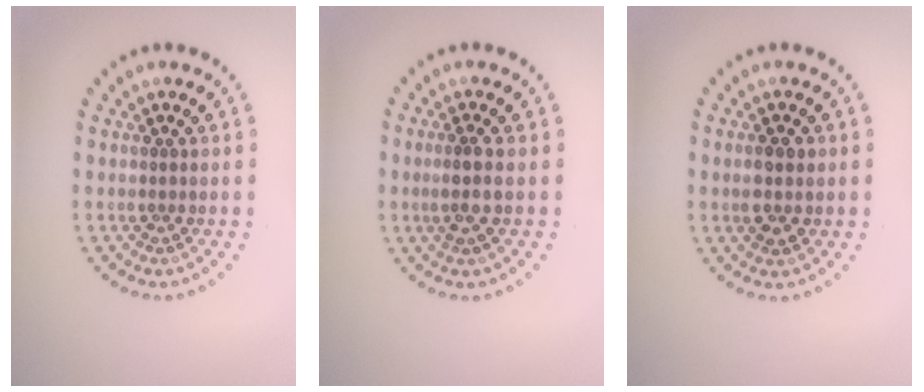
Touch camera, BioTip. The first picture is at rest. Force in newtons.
{"total": 2.2, "press": 1.9, "slide": 1.1}
{"total": 2.8, "press": 2.8, "slide": 0.2}